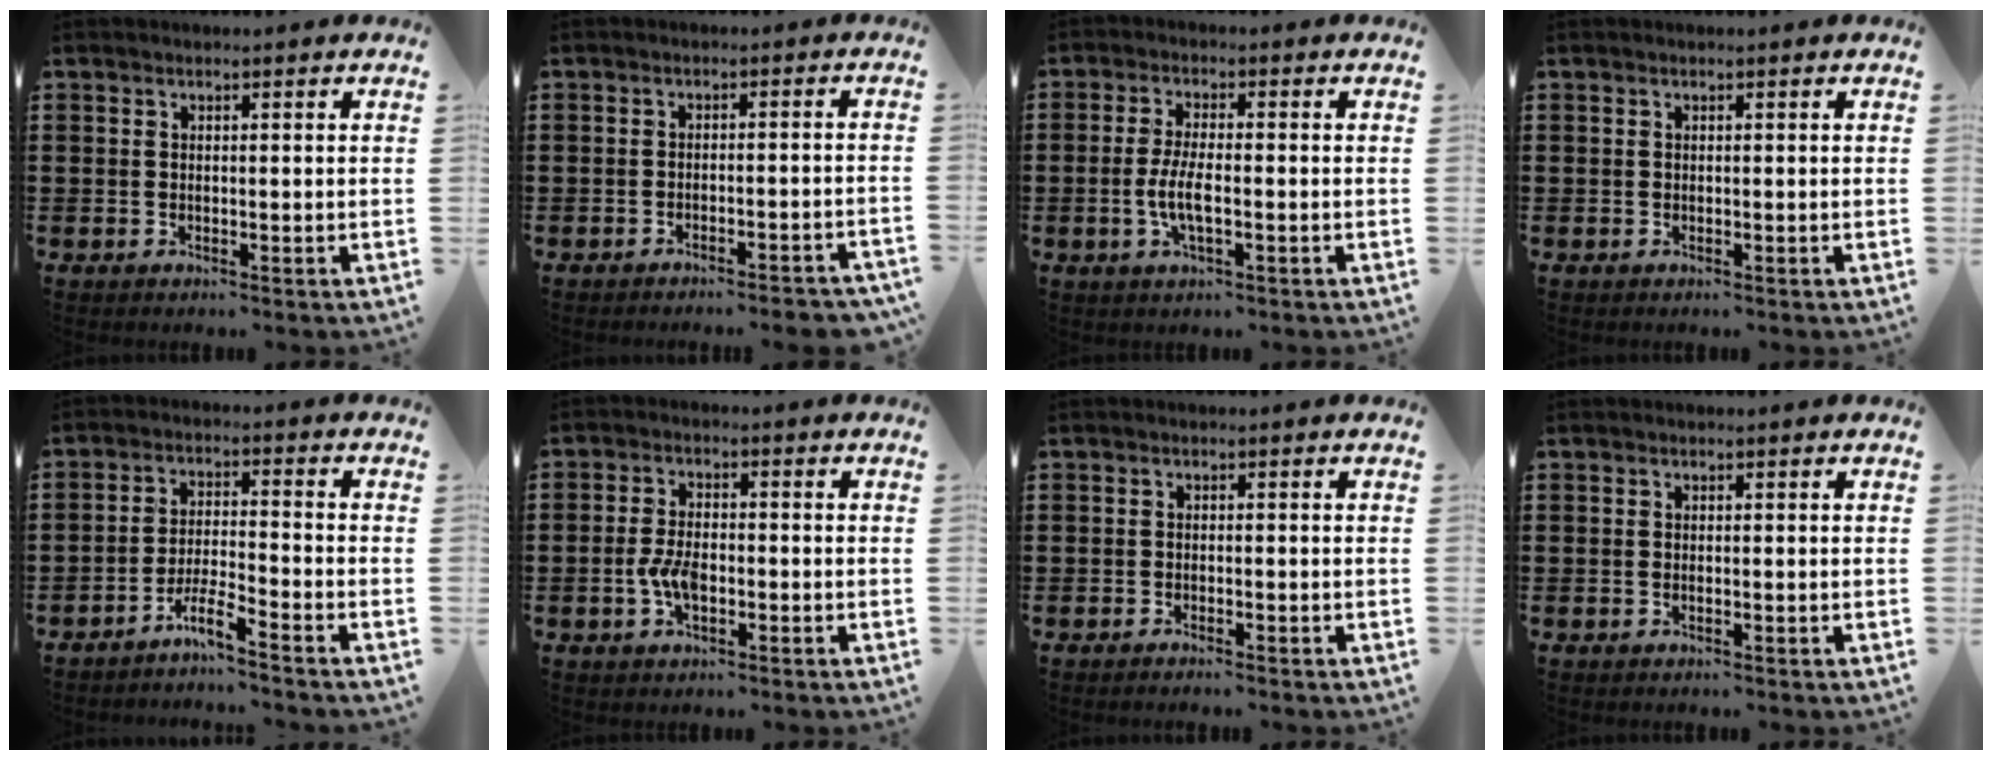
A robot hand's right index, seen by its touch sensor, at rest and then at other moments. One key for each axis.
{"total": 2.7, "fx": -2.4, "fy": -0.2, "fz": 1.0, "tx": -0.017, "ty": -0.002, "tz": -0.049}
{"total": 4.9, "fx": -1.3, "fy": 1.3, "fz": 4.6, "tx": -0.106, "ty": -0.006, "tz": -0.032}
{"total": 0.0}
{"total": 4.7, "fx": -4.0, "fy": -0.2, "fz": 2.3, "tx": -0.058, "ty": -0.005, "tz": -0.083}
{"total": 4.1, "fx": -1.2, "fy": 1.8, "fz": 3.4, "tx": -0.083, "ty": -0.008, "tz": -0.025}
{"total": 0.6, "fx": -0.6, "fy": 0.0, "fz": 0.2, "tx": -0.006, "ty": -0.003, "tz": -0.012}
{"total": 0.0}